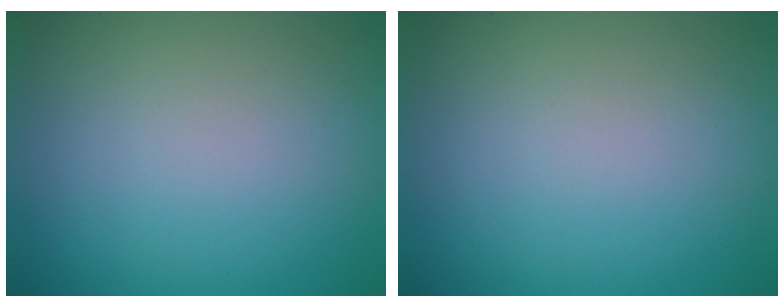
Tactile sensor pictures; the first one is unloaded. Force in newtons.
{"total": 0.0}